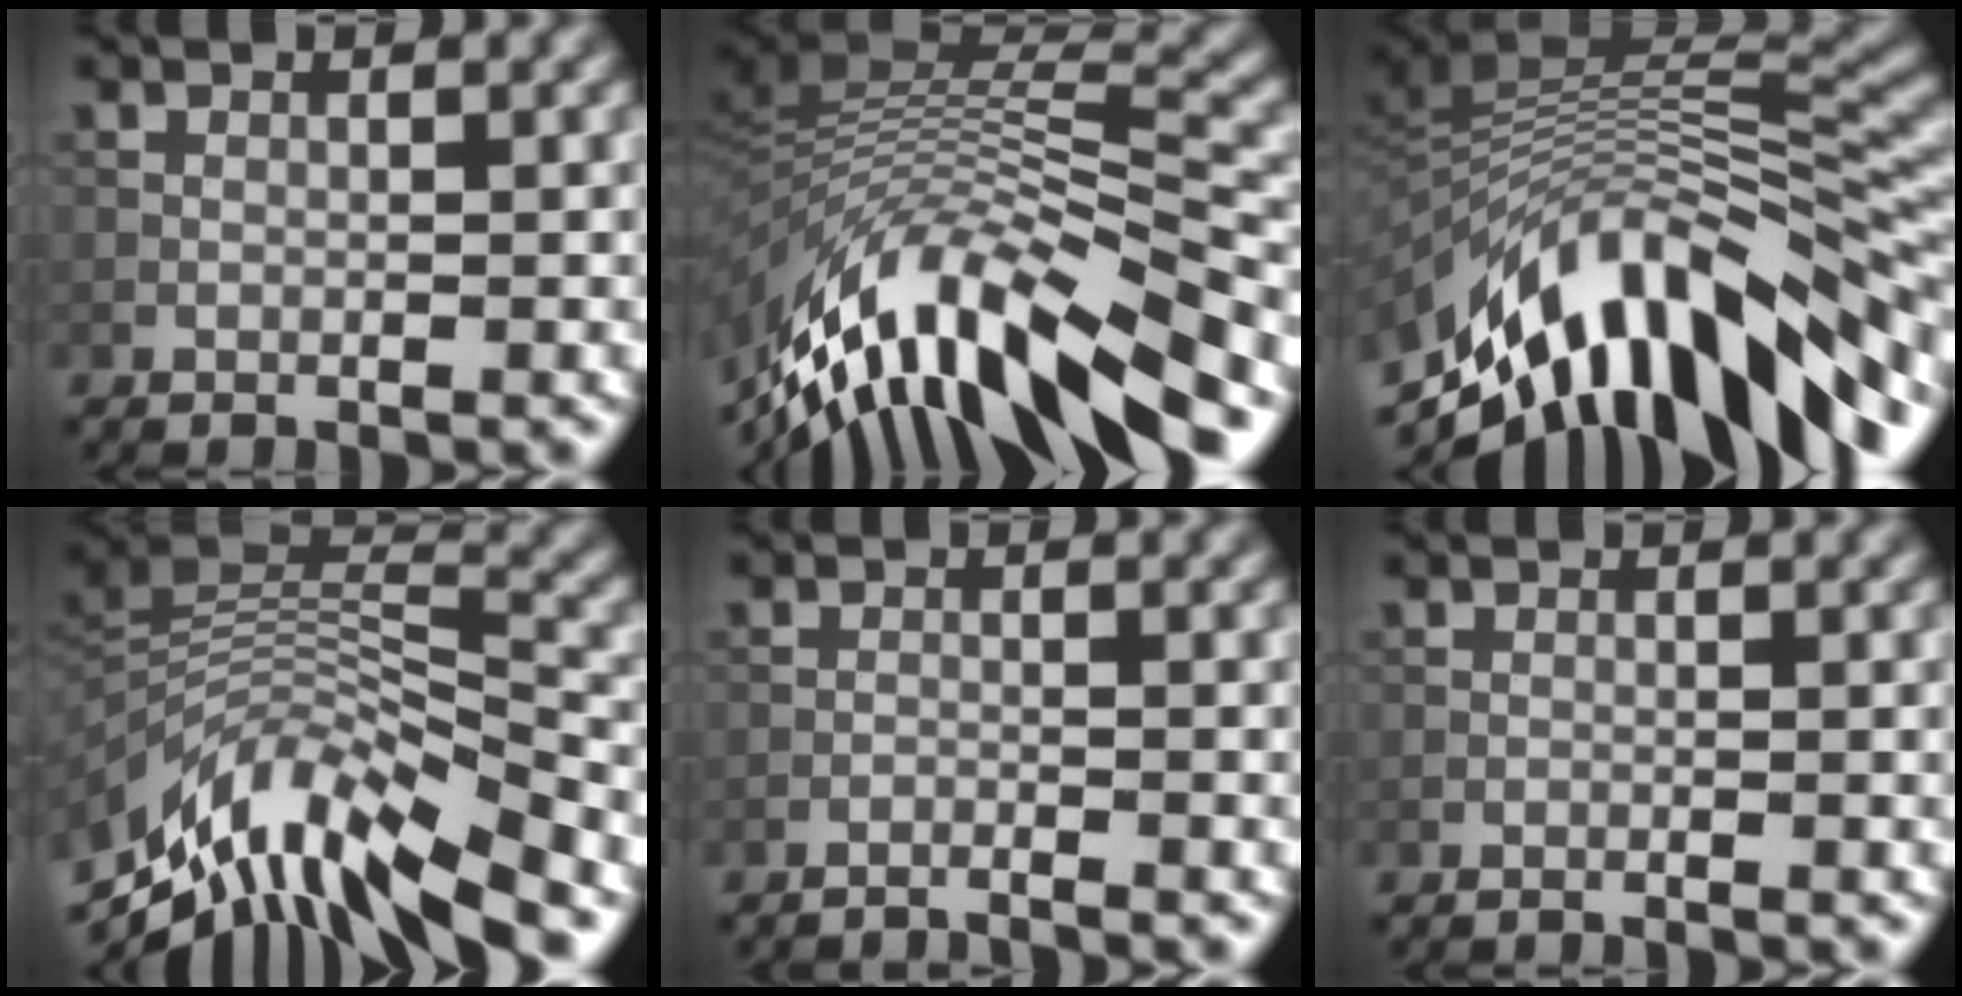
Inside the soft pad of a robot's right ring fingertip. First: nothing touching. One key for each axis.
{"total": 13.2, "fx": -7.4, "fy": 4.5, "fz": 9.9, "tx": -0.203, "ty": 0.027, "tz": -0.129}
{"total": 14.3, "fx": -7.3, "fy": 5.6, "fz": 11.0, "tx": -0.192, "ty": 0.021, "tz": -0.123}
{"total": 11.9, "fx": -7.7, "fy": 4.0, "fz": 8.1, "tx": -0.165, "ty": 0.017, "tz": -0.135}
{"total": 2.0, "fx": -1.9, "fy": 0.1, "fz": 0.6, "tx": -0.009, "ty": -0.001, "tz": -0.038}
{"total": 0.7, "fx": -0.6, "fy": 0.0, "fz": 0.2, "tx": -0.006, "ty": 0.002, "tz": -0.013}